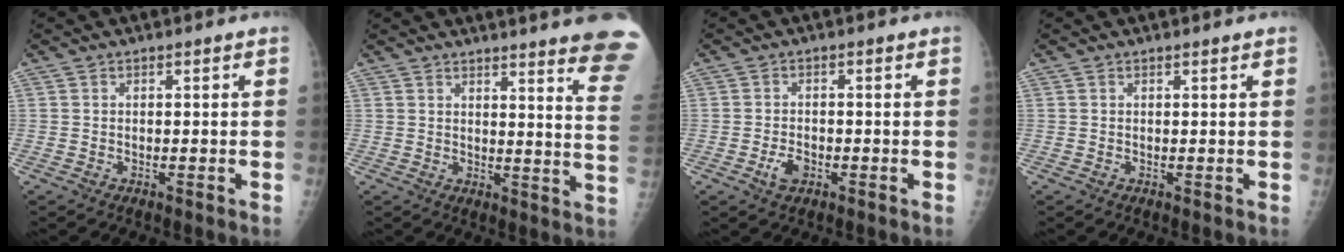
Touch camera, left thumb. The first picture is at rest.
{"total": 17.5, "force": [14.7, 0.5, 9.4], "torque": [-0.095, -0.121, 0.153]}
{"total": 3.1, "force": [-1.3, 2.0, 2.0], "torque": [-0.032, 0.003, -0.022]}
{"total": 0.6, "force": [0.5, -0.1, 0.3], "torque": [-0.013, -0.001, 0.010]}